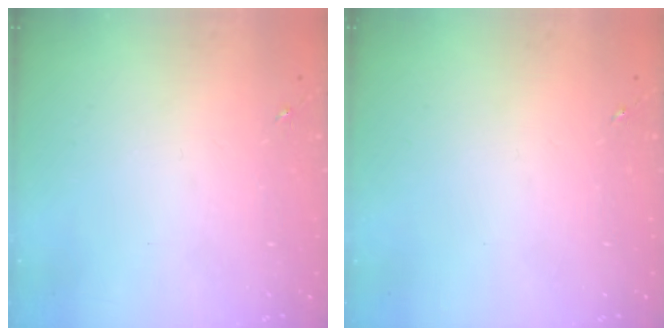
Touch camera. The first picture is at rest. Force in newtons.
{"total": 0.0}